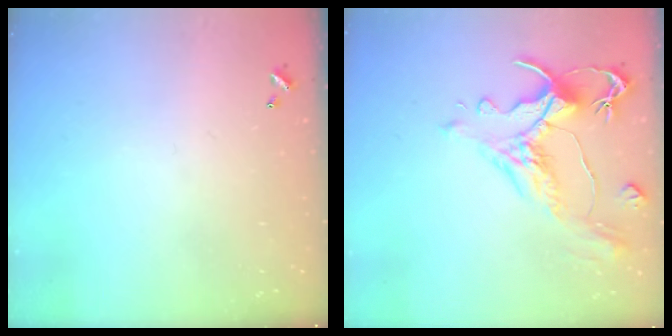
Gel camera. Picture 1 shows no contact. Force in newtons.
{"total": 1.5, "press": 0.2, "slide": 1.5}